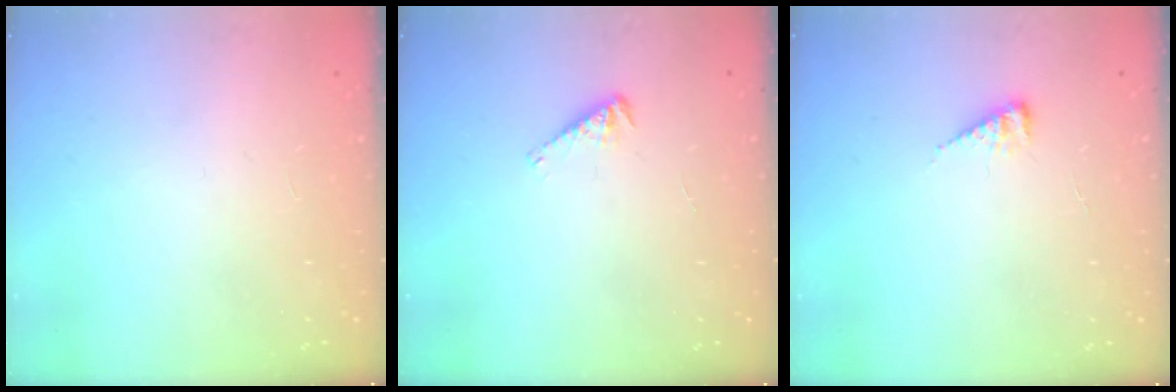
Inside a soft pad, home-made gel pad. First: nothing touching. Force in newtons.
{"total": 3.9, "press": 3.8, "slide": 0.7}
{"total": 5.2, "press": 5.2, "slide": 0.5}